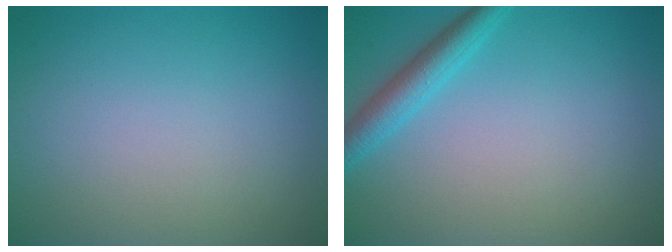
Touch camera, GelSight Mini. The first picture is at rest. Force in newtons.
{"total": 2.9, "press": 2.9, "slide": 0.1}